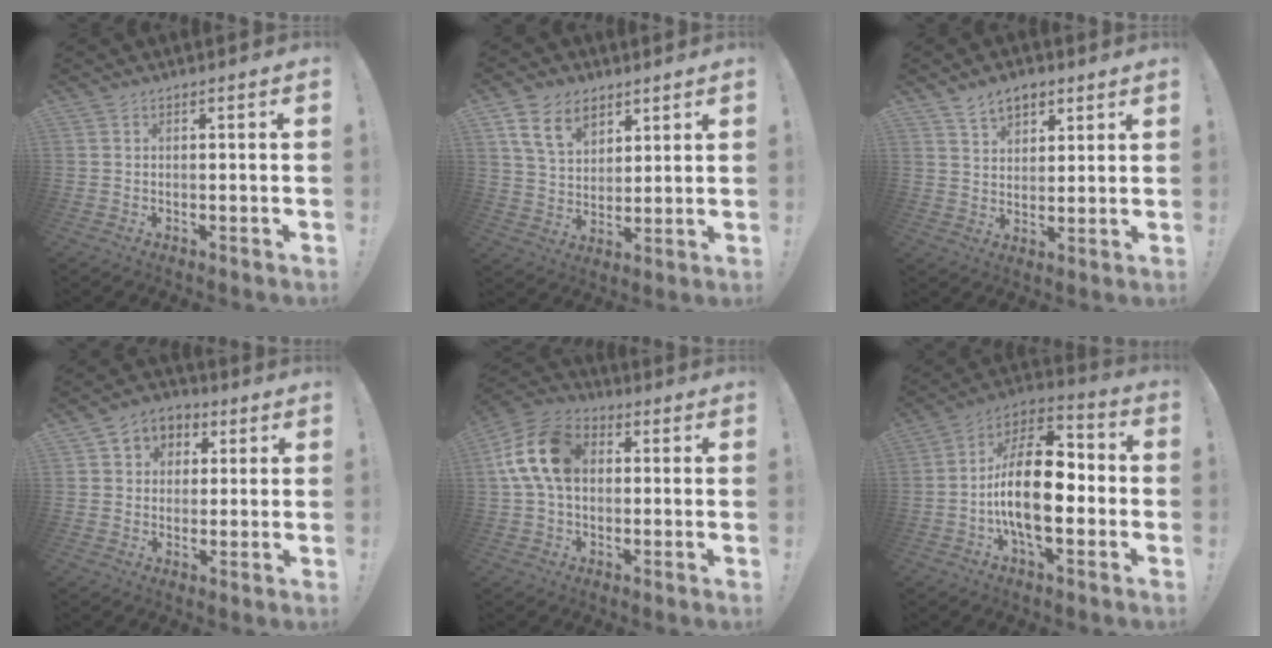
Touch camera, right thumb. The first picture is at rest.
{"total": 11.9, "force": [6.9, 7.8, 5.6], "torque": [-0.101, -0.025, 0.135]}
{"total": 7.1, "force": [4.9, 4.2, 3.0], "torque": [-0.052, -0.019, 0.092]}
{"total": 6.5, "force": [1.5, 6.1, 1.8], "torque": [-0.033, 0.001, 0.034]}
{"total": 15.6, "force": [2.8, 10.9, 10.8], "torque": [-0.206, 0.010, 0.055]}
{"total": 20.1, "force": [-3.1, 9.8, 17.3], "torque": [-0.310, 0.012, -0.051]}